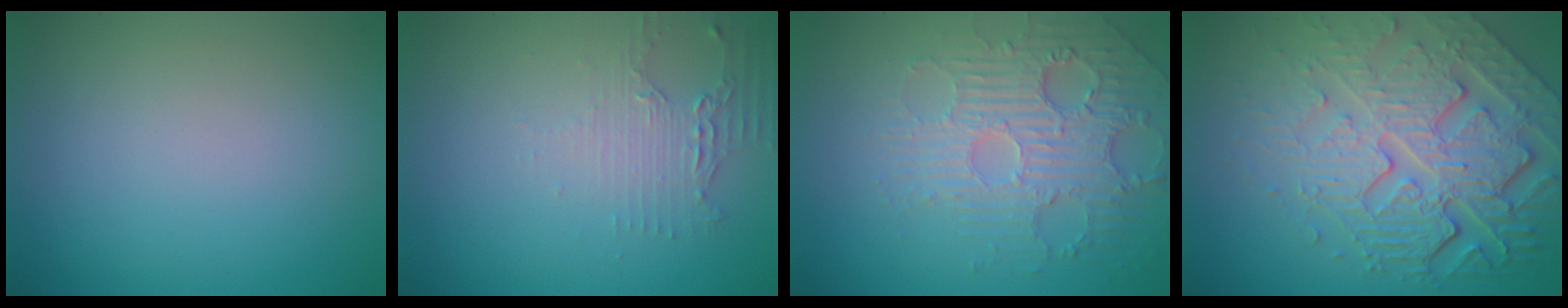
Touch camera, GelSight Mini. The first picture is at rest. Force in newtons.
{"total": 2.1, "press": 1.6, "slide": 1.4}
{"total": 4.3, "press": 4.0, "slide": 1.8}
{"total": 8.5, "press": 5.9, "slide": 6.2}